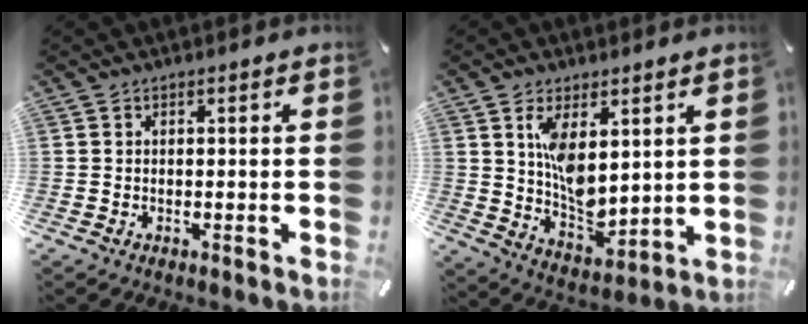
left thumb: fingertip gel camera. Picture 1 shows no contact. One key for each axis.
{"total": 10.1, "fx": 3.9, "fy": 5.9, "fz": 7.2, "tx": -0.126, "ty": -0.026, "tz": 0.072}